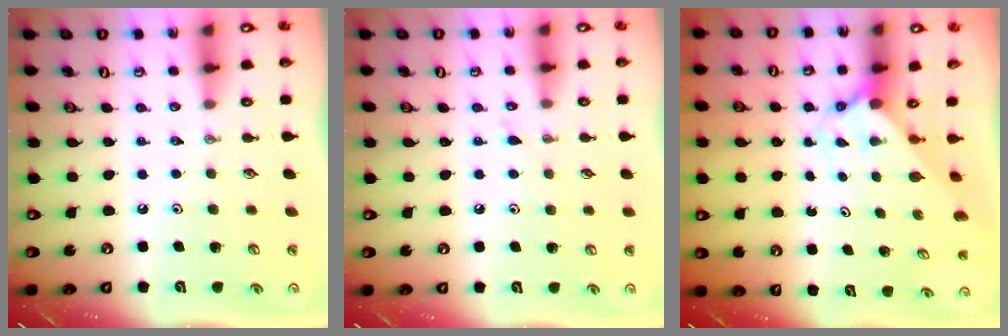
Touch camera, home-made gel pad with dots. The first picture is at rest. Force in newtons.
{"total": 2.7, "press": 2.7, "slide": 0.3}
{"total": 1.2, "press": 1.2, "slide": 0.1}